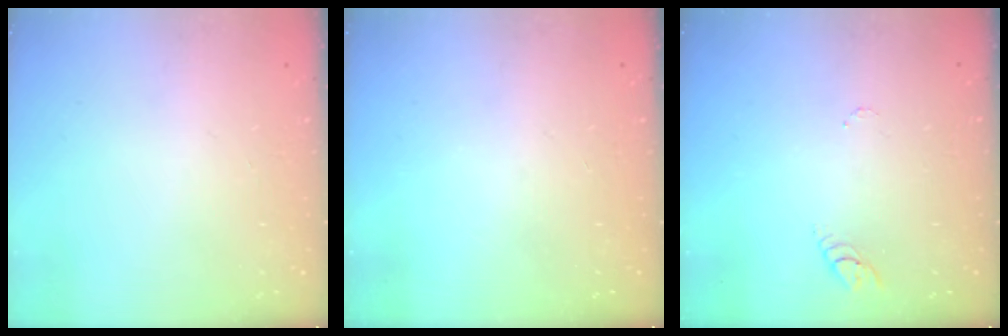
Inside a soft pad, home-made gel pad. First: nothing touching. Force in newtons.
{"total": 0.0}
{"total": 2.9, "press": 2.9, "slide": 0.4}